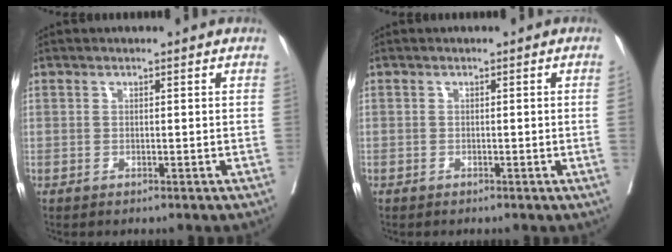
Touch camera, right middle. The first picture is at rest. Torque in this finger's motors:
{"motor_torque": [0.87, -1.27, -0.82, -0.21]}